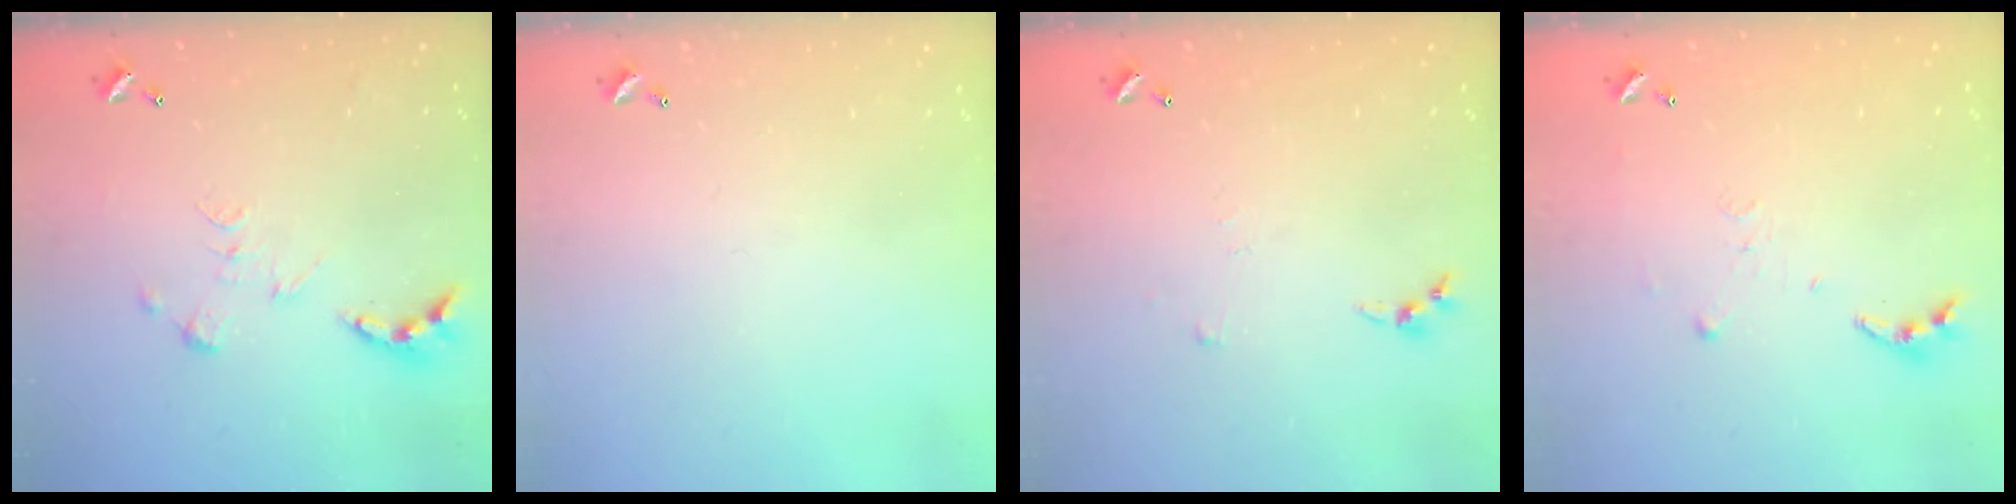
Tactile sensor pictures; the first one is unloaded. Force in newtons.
{"total": 0.0}
{"total": 3.7, "press": 3.7, "slide": 0.5}
{"total": 5.8, "press": 5.8, "slide": 0.6}